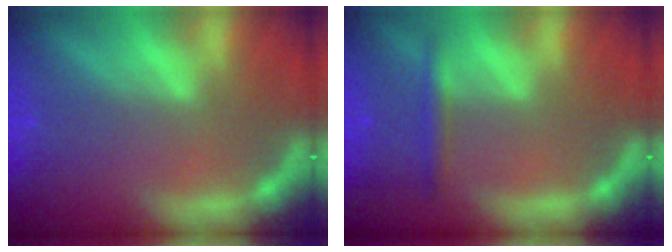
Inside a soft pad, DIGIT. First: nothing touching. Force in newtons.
{"total": 1.9}